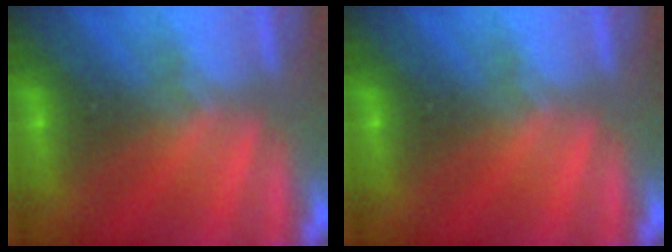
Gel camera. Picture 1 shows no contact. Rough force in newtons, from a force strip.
{"total": 0.0}